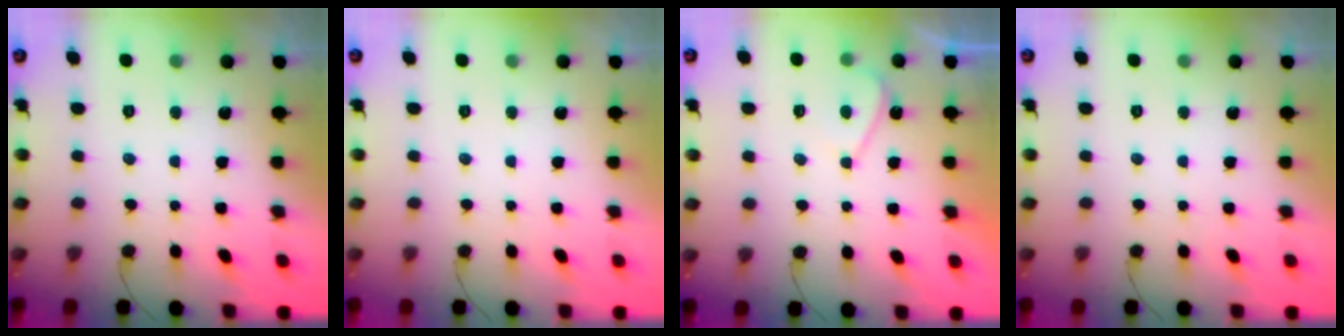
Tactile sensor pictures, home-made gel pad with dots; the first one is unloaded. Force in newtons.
{"total": 0.0}
{"total": 2.9, "press": 2.9, "slide": 0.4}
{"total": 0.0}